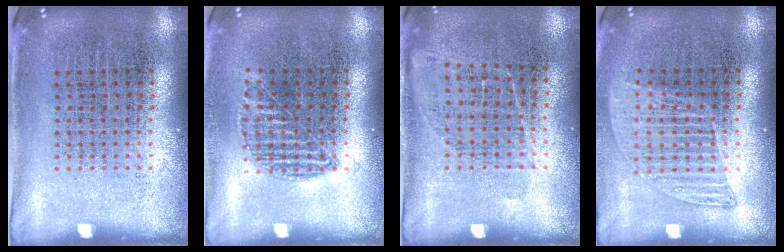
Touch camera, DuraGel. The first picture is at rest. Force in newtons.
{"total": 0.9, "press": 0.9, "slide": 0.4}
{"total": 1.0, "press": 0.8, "slide": 0.6}
{"total": 1.3, "press": 1.1, "slide": 0.6}